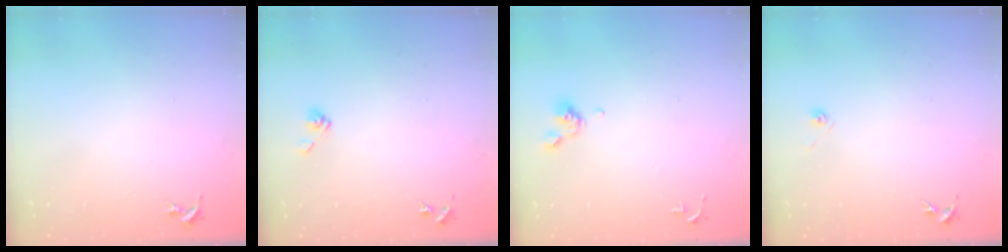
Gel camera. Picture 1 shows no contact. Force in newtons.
{"total": 5.4, "press": 5.0, "slide": 2.2}
{"total": 5.2, "press": 5.1, "slide": 1.1}
{"total": 3.3, "press": 2.7, "slide": 2.0}